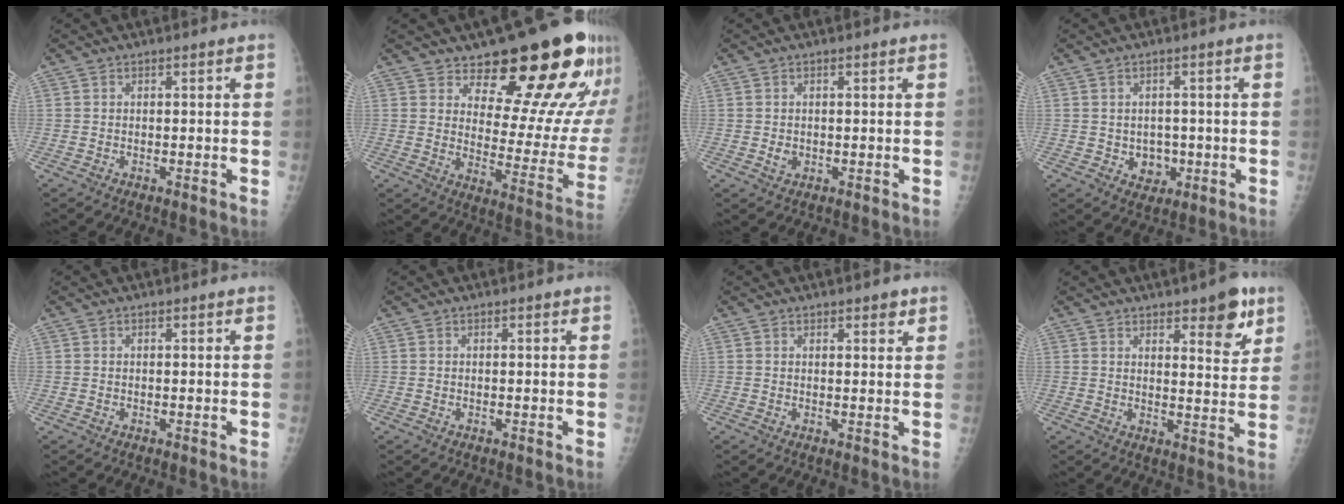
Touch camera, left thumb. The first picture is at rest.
{"total": 21.1, "force": [15.4, 8.2, 11.8], "torque": [-0.098, -0.104, 0.202]}
{"total": 1.7, "force": [-0.1, 1.4, 0.9], "torque": [-0.009, 0.001, 0.002]}
{"total": 4.3, "force": [-0.7, 3.7, 2.1], "torque": [-0.005, 0.004, -0.003]}
{"total": 0.0}
{"total": 0.0}
{"total": 2.1, "force": [1.4, 0.9, 1.2], "torque": [-0.003, -0.007, 0.017]}
{"total": 8.4, "force": [5.0, 3.0, 6.0], "torque": [-0.054, -0.030, 0.066]}